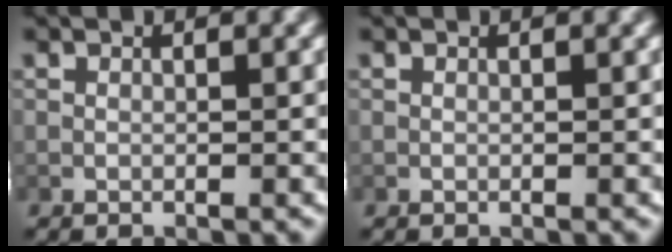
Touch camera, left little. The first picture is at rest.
{"total": 0.0}